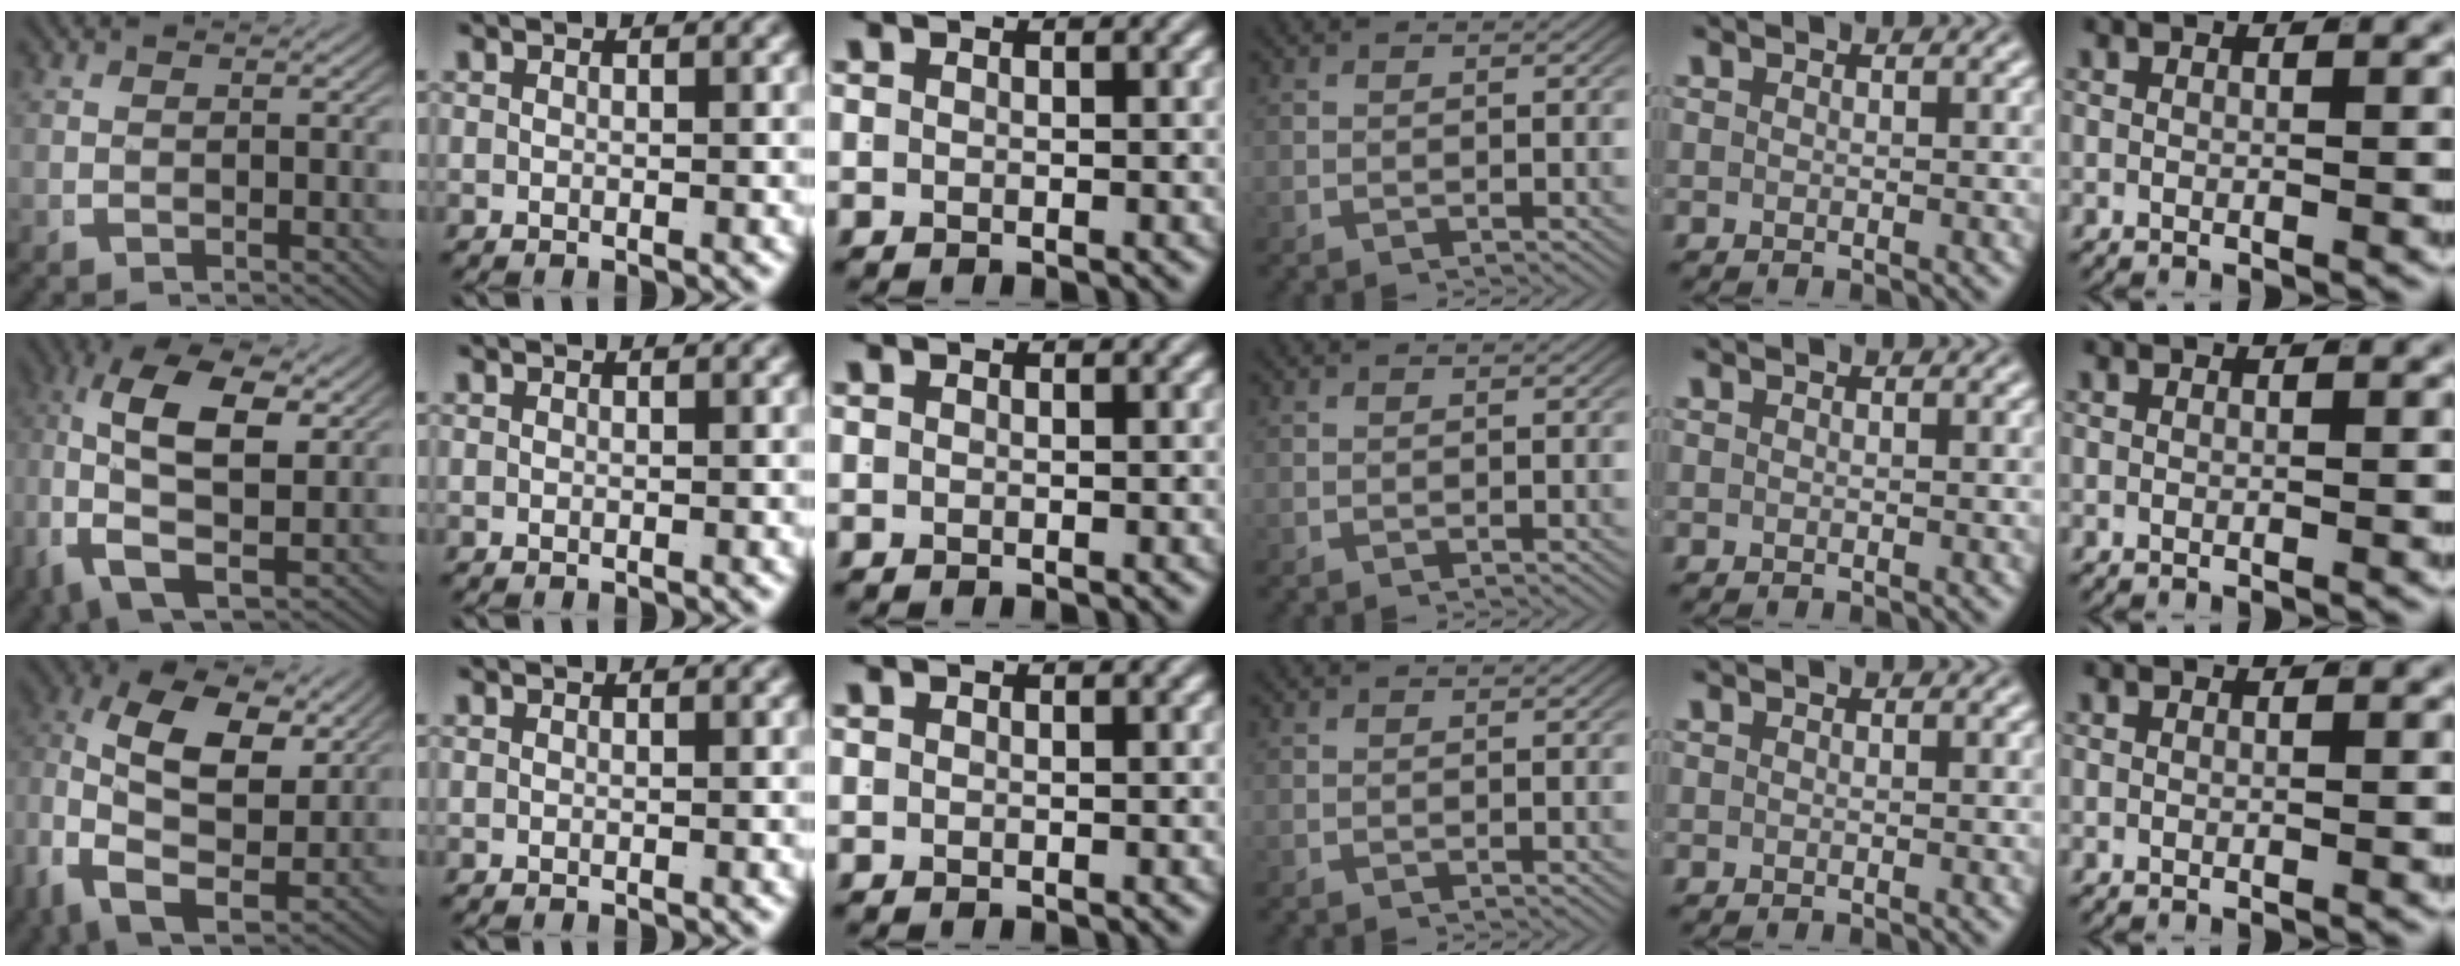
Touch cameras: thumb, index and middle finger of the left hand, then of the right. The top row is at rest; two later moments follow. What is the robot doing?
{"motion": "lift_and_place", "object": "coat"}